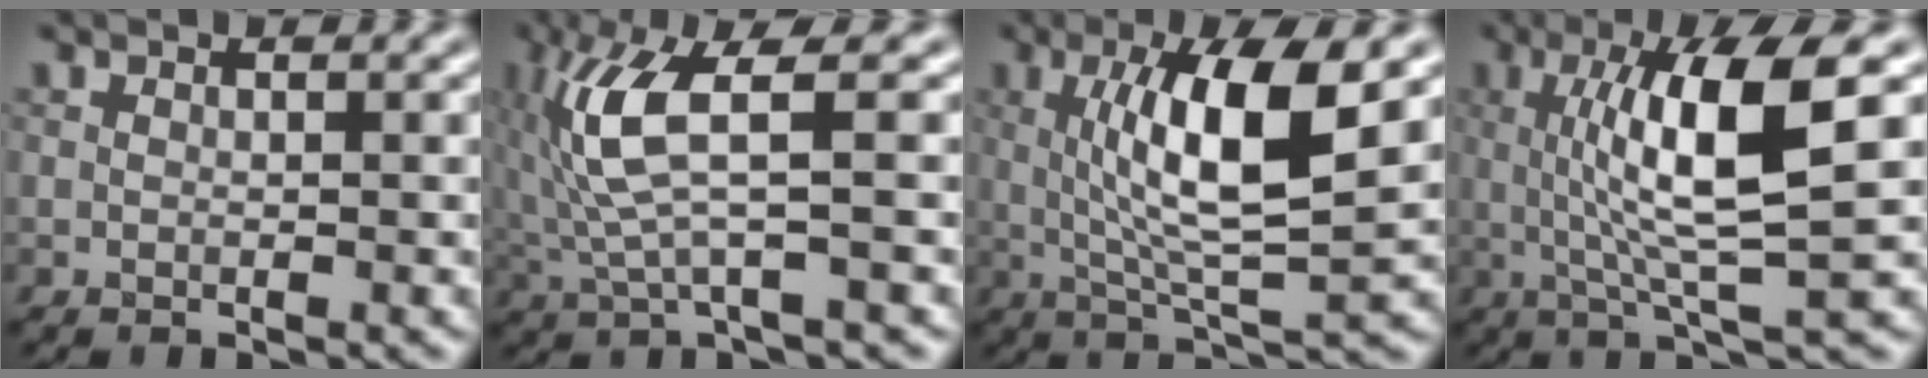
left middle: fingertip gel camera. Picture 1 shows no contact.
{"total": 6.0, "force": [1.2, 1.1, 5.7], "torque": [-0.140, 0.001, 0.026]}
{"total": 8.1, "force": [1.6, 1.5, 7.8], "torque": [-0.139, -0.001, 0.033]}
{"total": 8.2, "force": [1.3, 1.3, 8.0], "torque": [-0.142, 0.005, 0.027]}